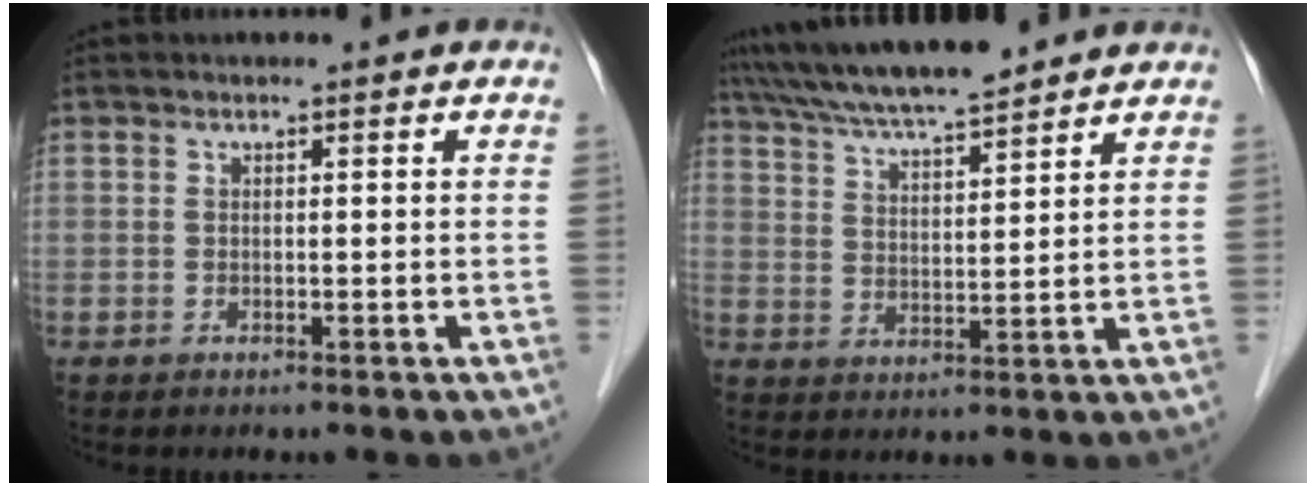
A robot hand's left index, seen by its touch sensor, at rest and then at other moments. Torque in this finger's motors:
{"motor_torque": [0.89, -0.79, 0.34, 0.10]}